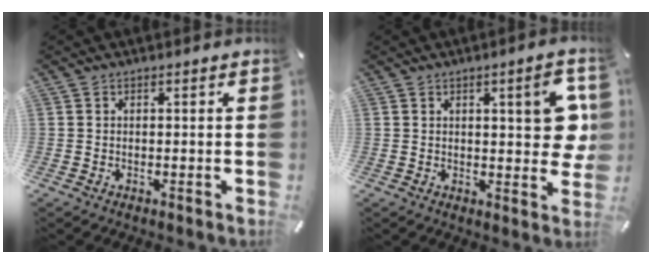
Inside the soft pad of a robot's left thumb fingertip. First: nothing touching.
{"total": 10.5, "force": [2.6, 3.8, 9.4], "torque": [-0.113, -0.009, 0.038]}